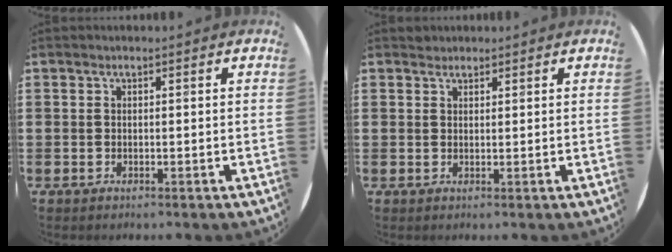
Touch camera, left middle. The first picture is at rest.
{"total": 1.1, "force": [1.0, 0.4, -0.2], "torque": [0.003, 0.003, 0.020]}